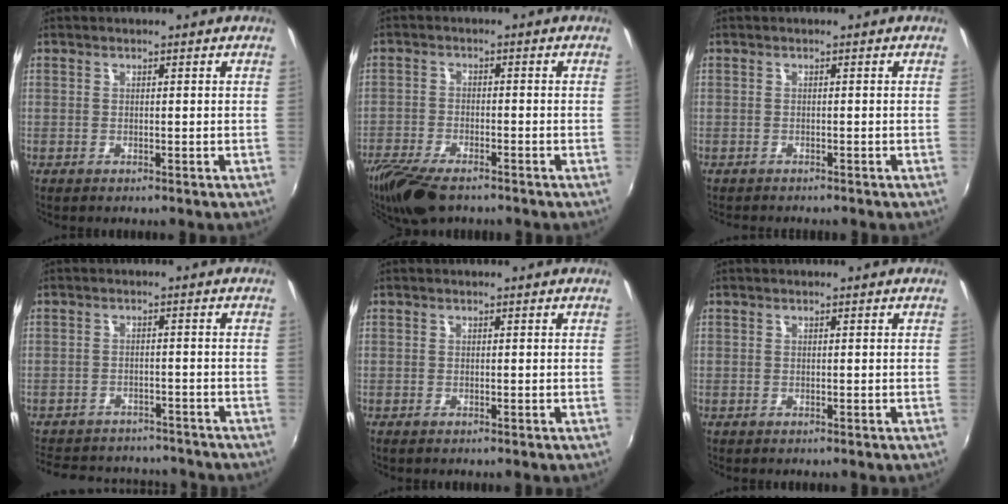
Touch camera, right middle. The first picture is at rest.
{"total": 10.8, "force": [-8.4, 3.5, 5.9], "torque": [-0.145, -0.034, -0.155]}
{"total": 1.8, "force": [-1.7, 0.3, 0.5], "torque": [-0.016, -0.011, -0.027]}
{"total": 16.0, "force": [-13.8, 5.9, 5.5], "torque": [-0.128, 0.016, -0.186]}
{"total": 0.5, "force": [-0.4, 0.1, 0.3], "torque": [-0.008, -0.003, -0.008]}
{"total": 0.0}